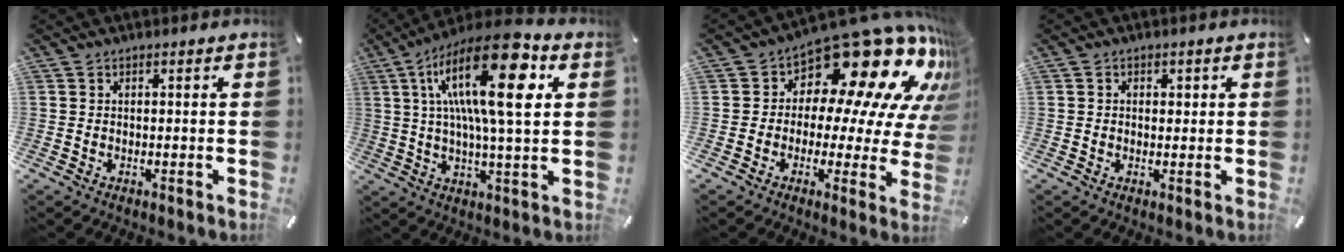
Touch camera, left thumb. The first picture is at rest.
{"total": 22.2, "force": [6.8, 6.1, 20.3], "torque": [-0.373, -0.019, 0.091]}
{"total": 19.1, "force": [12.4, 8.6, 11.8], "torque": [-0.167, -0.109, 0.203]}
{"total": 1.5, "force": [0.1, 1.3, 0.6], "torque": [0.002, 0.001, -0.004]}